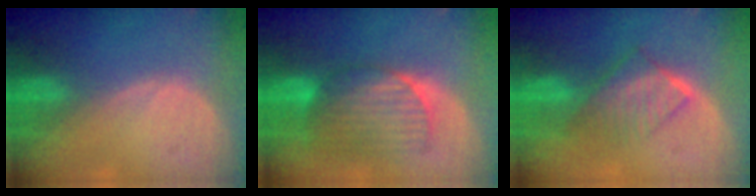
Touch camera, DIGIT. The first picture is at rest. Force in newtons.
{"total": 7.9, "press": 7.7, "slide": 1.5}
{"total": 6.4, "press": 5.7, "slide": 2.9}